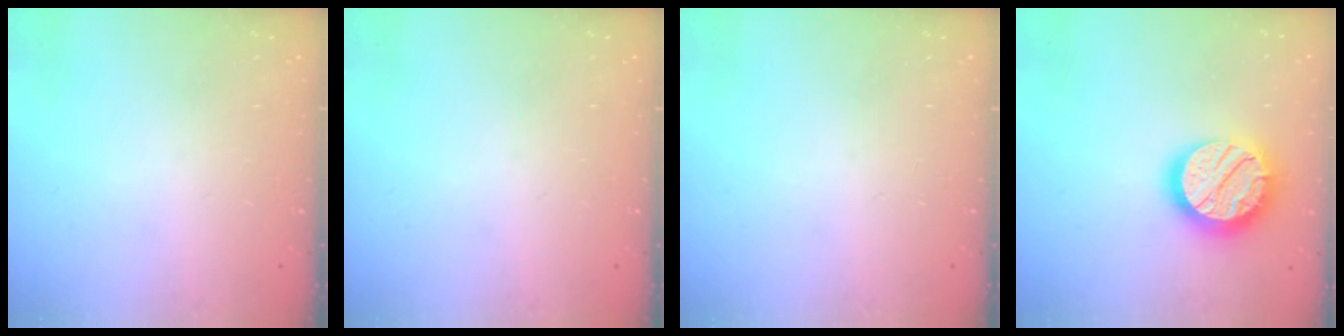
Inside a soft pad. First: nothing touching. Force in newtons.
{"total": 0.0}
{"total": 0.0}
{"total": 19.0, "press": 18.9, "slide": 1.4}